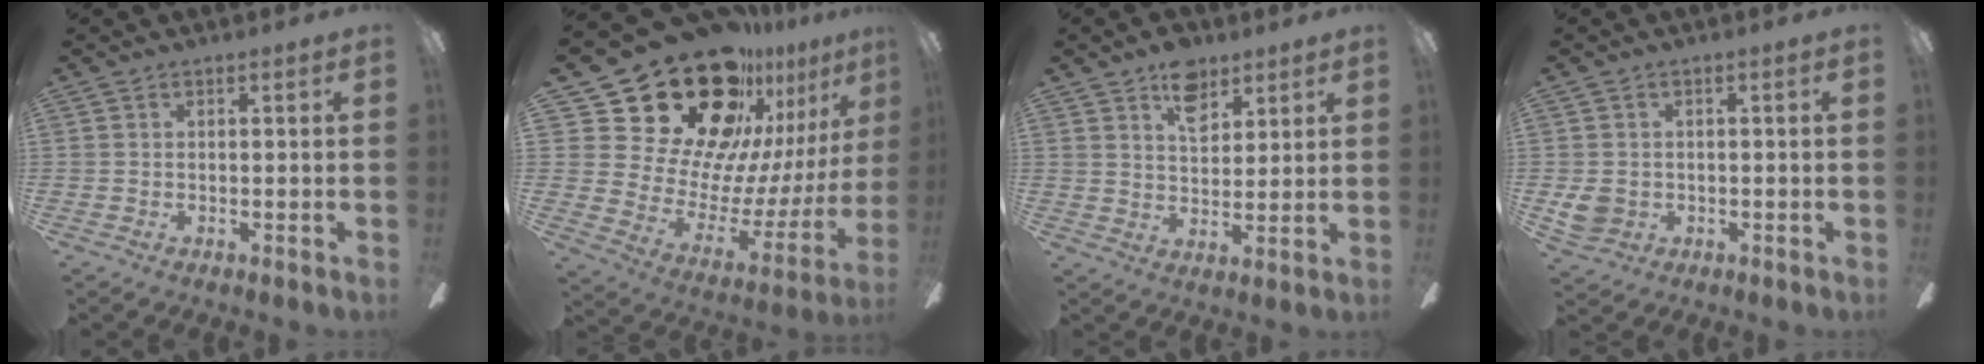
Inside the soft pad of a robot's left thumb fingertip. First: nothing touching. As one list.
[{"total": 32.5, "force": [22.5, 17.4, 15.7], "torque": [-0.254, -0.170, 0.447]}, {"total": 9.0, "force": [5.6, 5.4, 4.6], "torque": [-0.056, -0.020, 0.100]}, {"total": 4.7, "force": [-0.5, 4.2, 2.0], "torque": [-0.042, 0.005, -0.009]}]